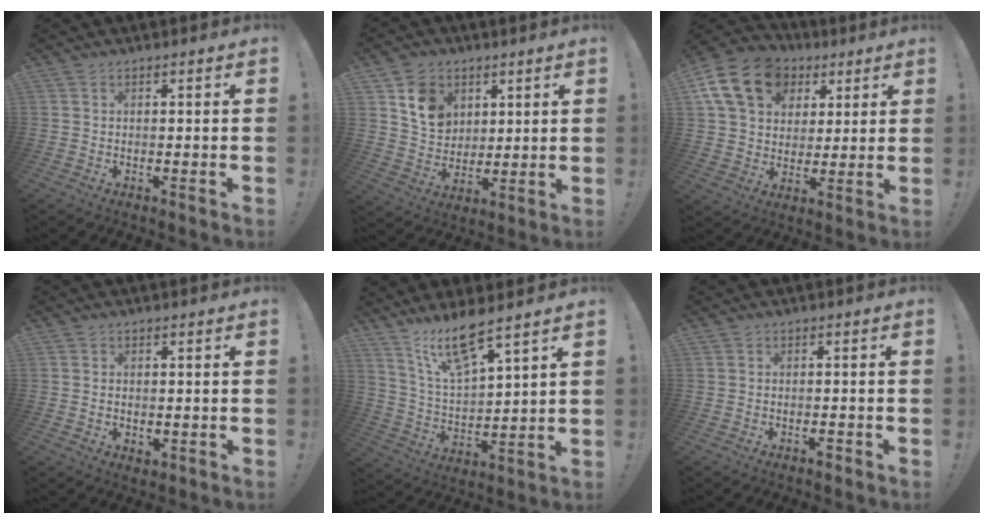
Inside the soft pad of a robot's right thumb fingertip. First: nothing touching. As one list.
[{"total": 11.0, "force": [5.7, 8.5, 4.2], "torque": [-0.069, -0.023, 0.114]}, {"total": 18.8, "force": [7.6, 14.0, 10.0], "torque": [-0.153, -0.030, 0.144]}, {"total": 1.2, "force": [0.1, 0.9, 0.9], "torque": [-0.012, 0.001, 0.002]}, {"total": 12.0, "force": [9.4, 2.5, 7.1], "torque": [-0.147, -0.049, 0.165]}, {"total": 1.4, "force": [-1.1, 0.3, 0.8], "torque": [-0.010, 0.004, -0.018]}]